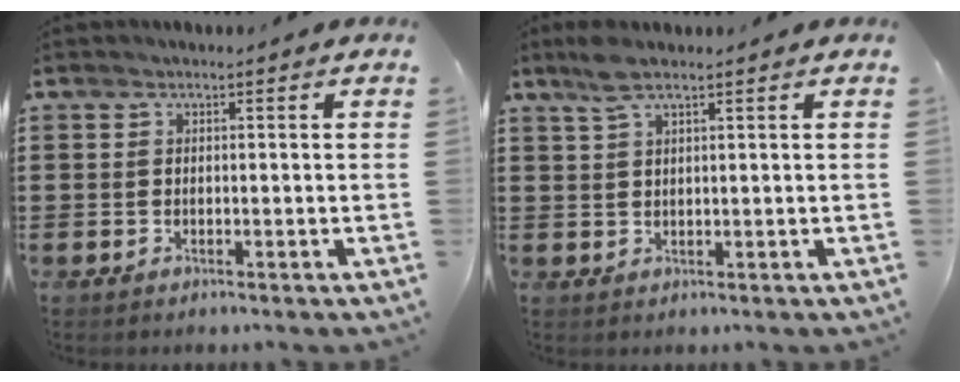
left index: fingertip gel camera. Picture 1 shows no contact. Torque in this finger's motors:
{"motor_torque": [0.44, 0.47, 0.27, 0.04]}